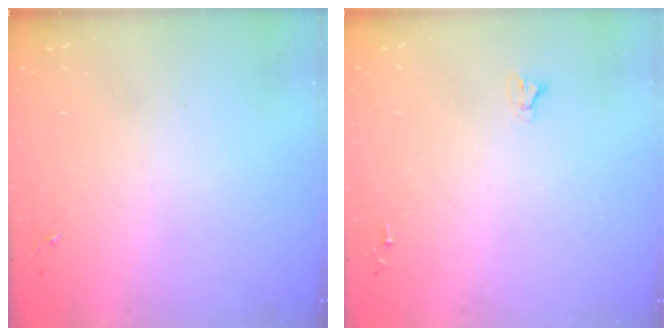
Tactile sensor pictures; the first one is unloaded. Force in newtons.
{"total": 2.0, "press": 2.0, "slide": 0.2}